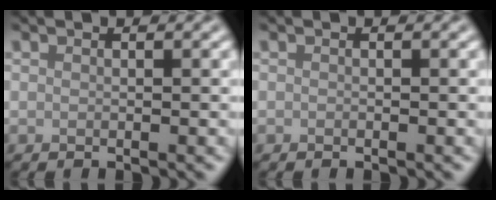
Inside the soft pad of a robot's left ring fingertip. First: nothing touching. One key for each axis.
{"total": 0.0}